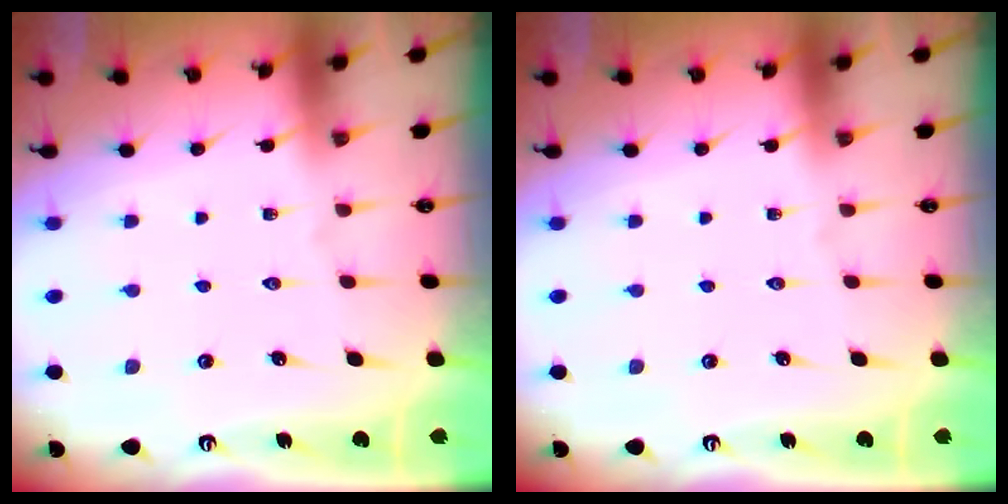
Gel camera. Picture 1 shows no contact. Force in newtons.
{"total": 0.0}